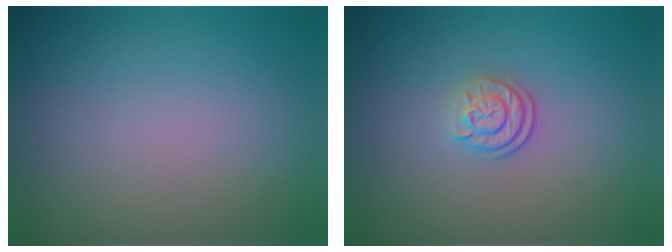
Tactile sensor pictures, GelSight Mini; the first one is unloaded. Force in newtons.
{"total": 2.1, "press": 1.7, "slide": 1.3}